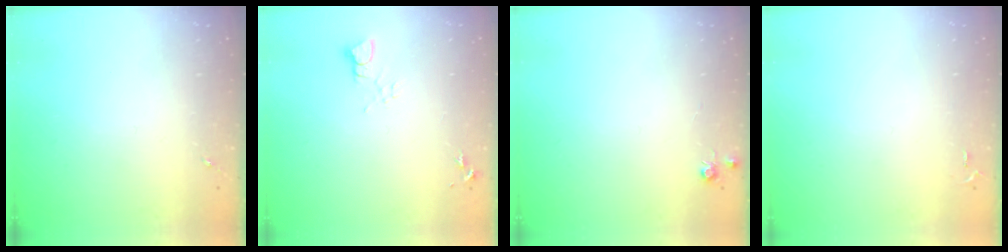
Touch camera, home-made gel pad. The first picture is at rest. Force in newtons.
{"total": 4.4, "press": 4.4, "slide": 0.4}
{"total": 5.4, "press": 5.3, "slide": 0.7}
{"total": 2.6, "press": 2.6, "slide": 0.4}